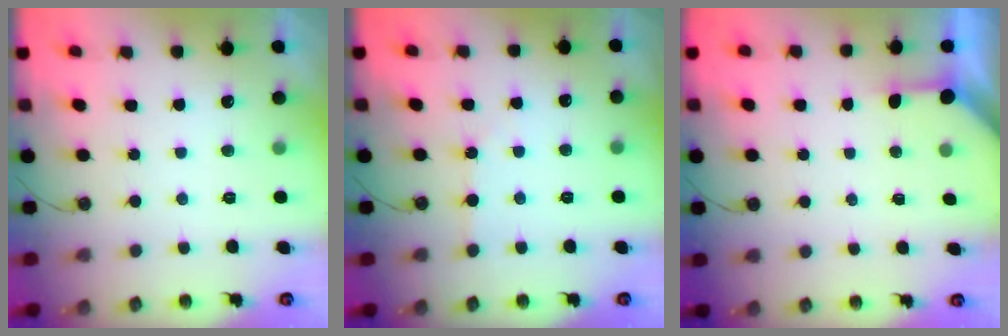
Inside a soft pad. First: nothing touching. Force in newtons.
{"total": 1.9, "press": 1.8, "slide": 0.4}
{"total": 2.6, "press": 2.5, "slide": 0.3}